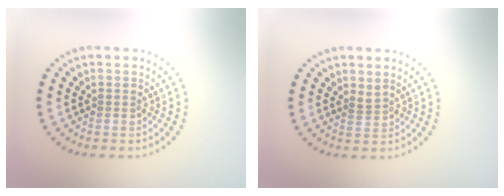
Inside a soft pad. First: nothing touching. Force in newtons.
{"total": 0.8, "press": 0.4, "slide": 0.6}